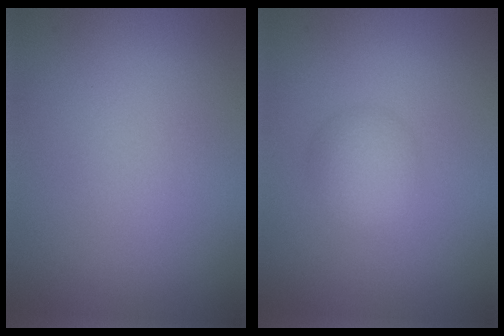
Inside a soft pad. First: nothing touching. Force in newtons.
{"total": 2.3, "press": 2.3, "slide": 0.1}